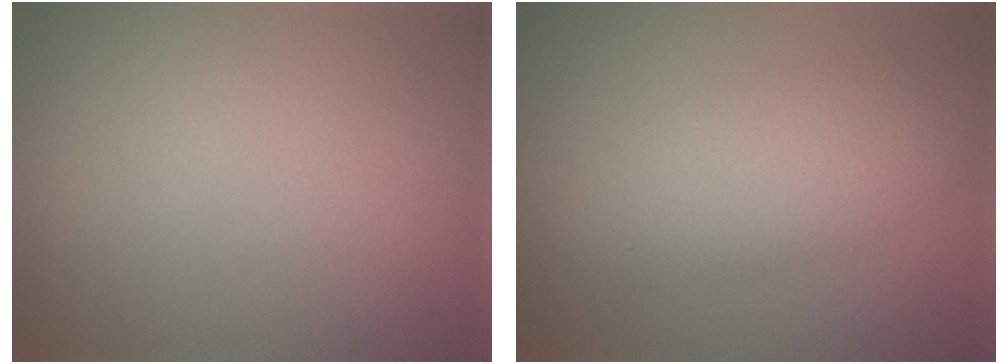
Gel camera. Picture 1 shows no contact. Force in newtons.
{"total": 5.7, "press": 5.7, "slide": 0.2}